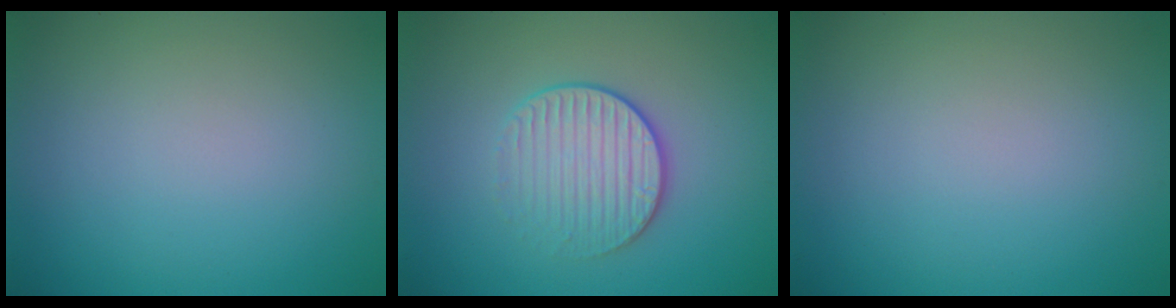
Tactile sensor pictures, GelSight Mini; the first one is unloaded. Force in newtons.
{"total": 3.3, "press": 2.9, "slide": 1.4}
{"total": 0.0}